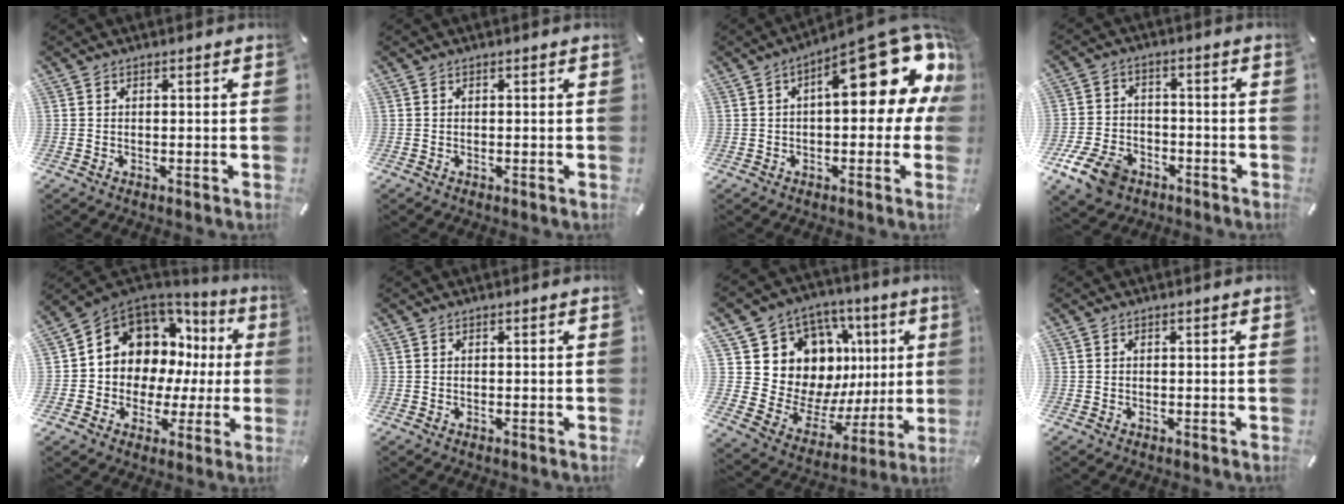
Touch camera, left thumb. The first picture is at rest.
{"total": 0.0}
{"total": 20.8, "force": [7.2, 8.6, 17.5], "torque": [-0.224, -0.052, 0.117]}
{"total": 10.0, "force": [-5.7, 6.6, 4.9], "torque": [-0.095, 0.031, -0.103]}
{"total": 10.3, "force": [4.3, 8.9, 2.9], "torque": [-0.073, -0.047, 0.088]}
{"total": 0.0}
{"total": 15.4, "force": [7.1, 12.6, 5.5], "torque": [-0.081, -0.077, 0.154]}
{"total": 0.0}